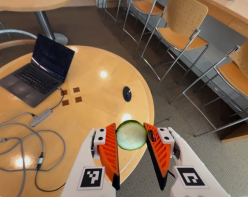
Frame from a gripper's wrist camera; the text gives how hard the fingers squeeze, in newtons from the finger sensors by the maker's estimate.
{"total": 10.4, "left": 10.3, "right": 10.6}